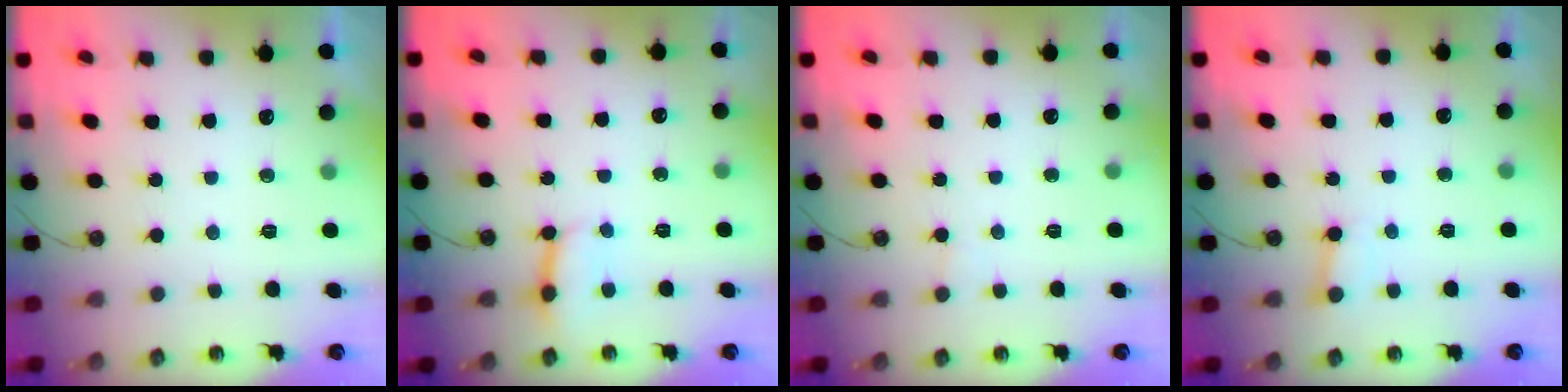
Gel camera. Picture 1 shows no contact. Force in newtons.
{"total": 4.0, "press": 4.0, "slide": 0.3}
{"total": 2.9, "press": 2.9, "slide": 0.2}
{"total": 2.3, "press": 2.3, "slide": 0.2}